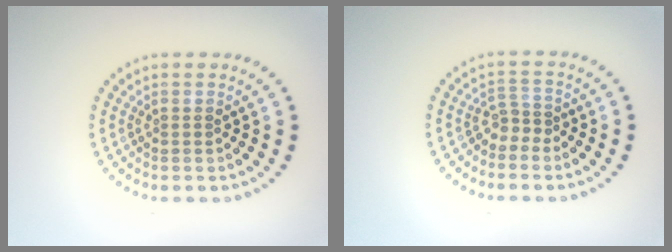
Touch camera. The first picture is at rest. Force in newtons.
{"total": 1.6, "press": 1.0, "slide": 1.2}